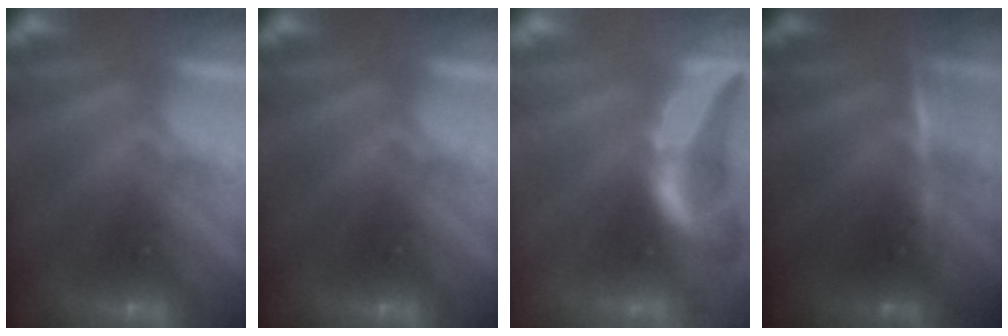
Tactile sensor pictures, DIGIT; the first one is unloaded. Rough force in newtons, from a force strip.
{"total": 0.0}
{"total": 1.7}
{"total": 2.8}